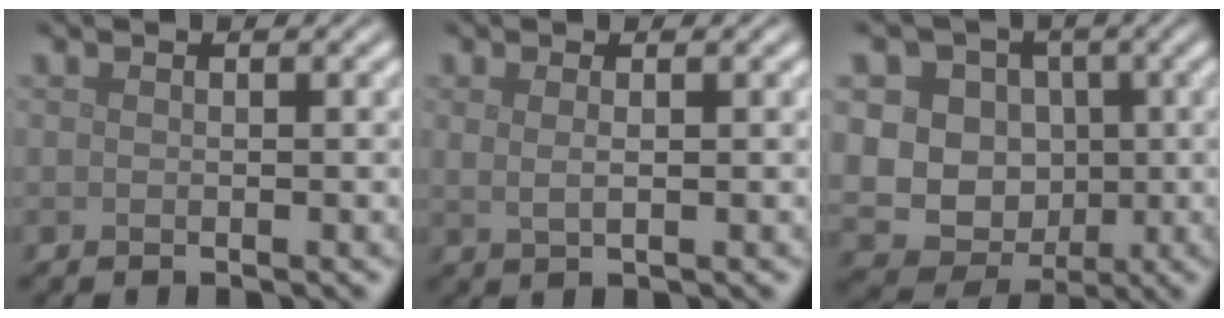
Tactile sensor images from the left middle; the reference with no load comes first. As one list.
[{"total": 1.6, "force": [0.5, 0.6, 1.4], "torque": [-0.021, -0.005, 0.006]}, {"total": 13.9, "force": [0.9, 12.8, 5.3], "torque": [-0.113, 0.018, -0.002]}]